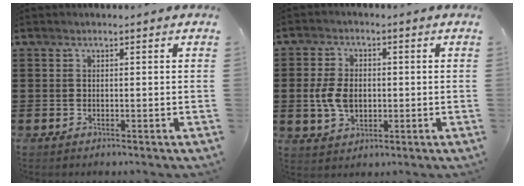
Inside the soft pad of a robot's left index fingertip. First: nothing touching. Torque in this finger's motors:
{"motor_torque": [0.48, 0.02, 0.27, 0.10]}